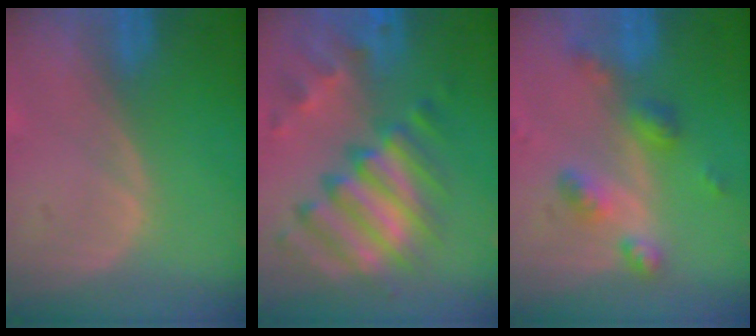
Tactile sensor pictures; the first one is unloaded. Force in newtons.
{"total": 11.4, "press": 9.9, "slide": 5.8}
{"total": 5.9, "press": 5.2, "slide": 2.8}